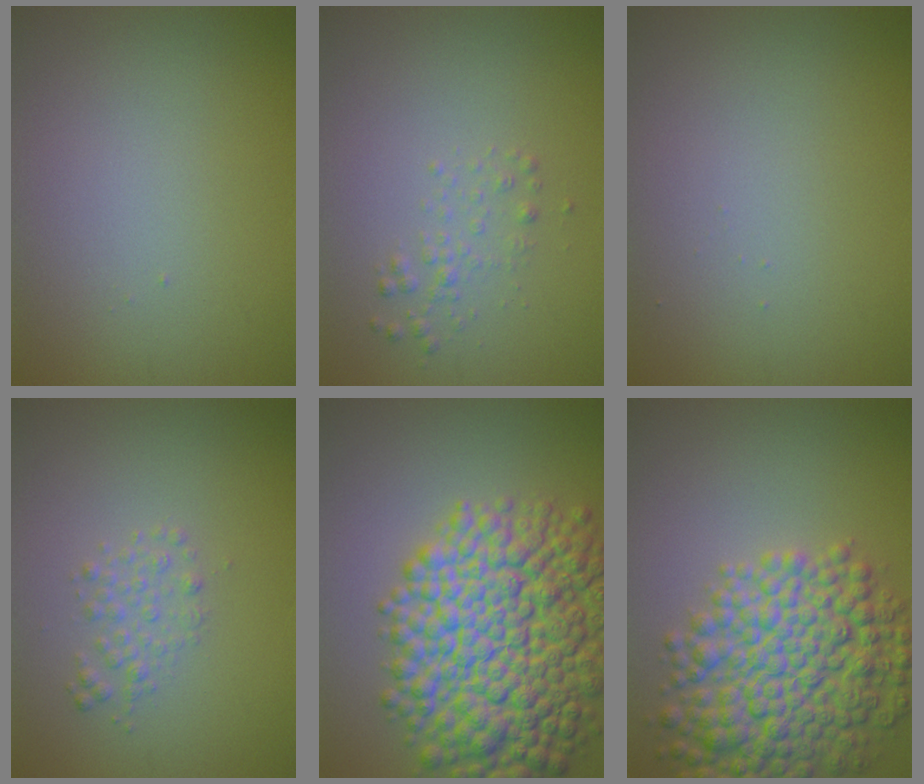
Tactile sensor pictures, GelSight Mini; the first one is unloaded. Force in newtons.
{"total": 1.3, "press": 1.3, "slide": 0.0}
{"total": 0.0}
{"total": 1.5, "press": 1.5, "slide": 0.0}
{"total": 12.7, "press": 12.7, "slide": 0.3}
{"total": 9.6, "press": 9.6, "slide": 0.1}